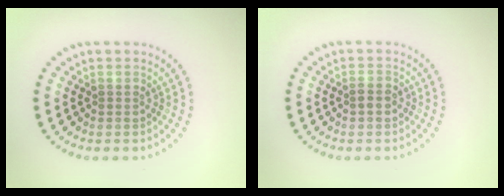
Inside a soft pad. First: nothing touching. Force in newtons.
{"total": 1.2, "press": 1.1, "slide": 0.2}